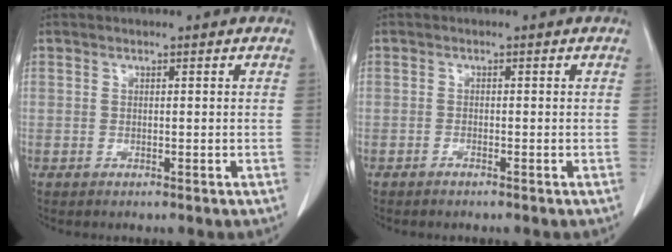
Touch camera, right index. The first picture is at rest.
{"total": 0.7, "force": [-0.6, 0.1, 0.3], "torque": [-0.008, -0.001, -0.010]}